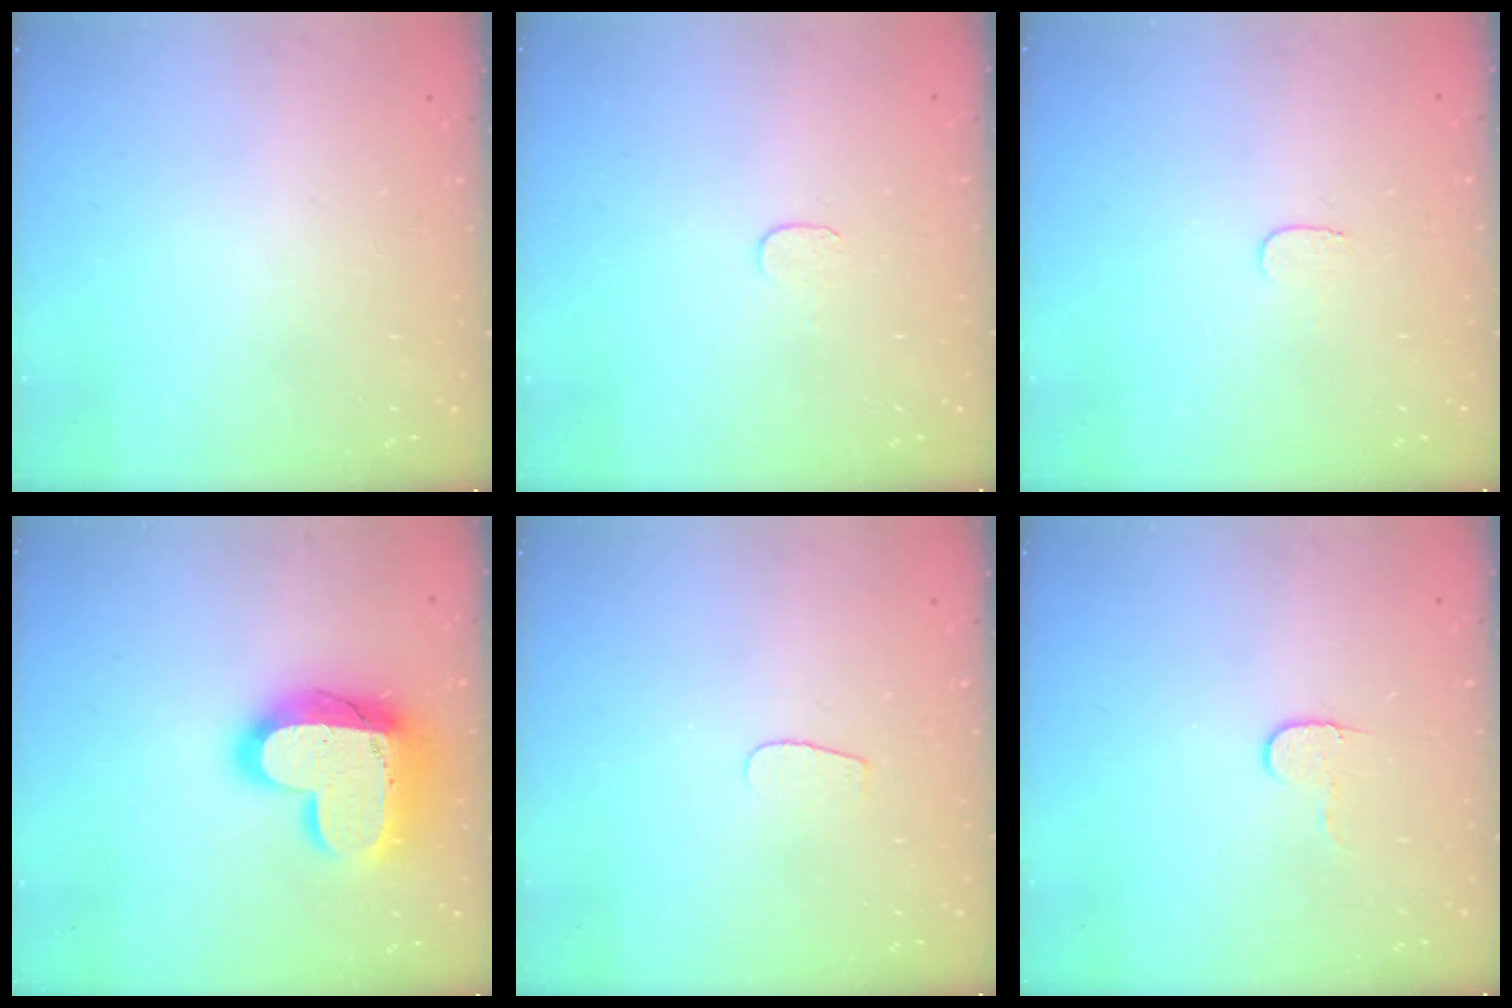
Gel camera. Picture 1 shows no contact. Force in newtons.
{"total": 3.7, "press": 3.7, "slide": 0.4}
{"total": 3.2, "press": 3.2, "slide": 0.3}
{"total": 20.0, "press": 20.0, "slide": 1.6}
{"total": 3.5, "press": 3.5, "slide": 0.3}
{"total": 5.5, "press": 5.4, "slide": 0.5}